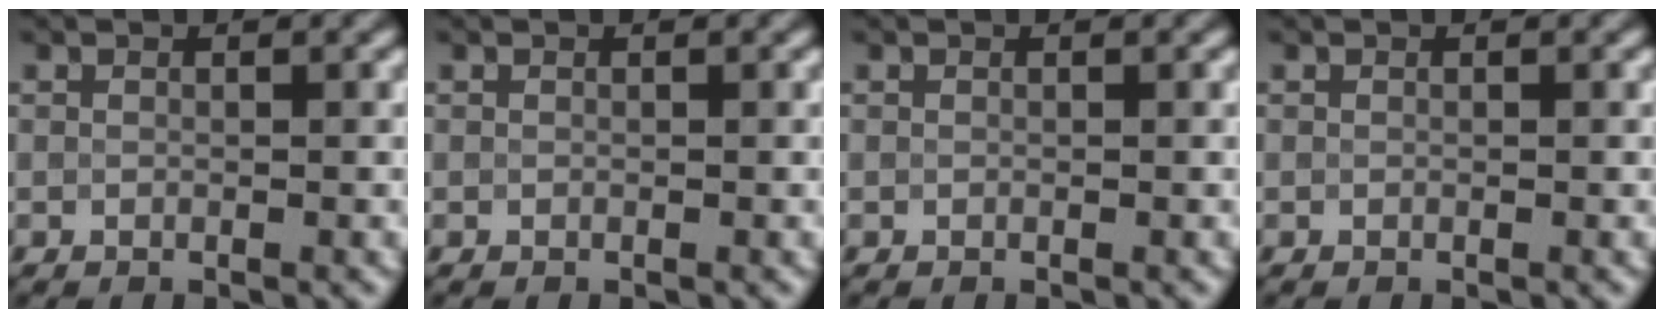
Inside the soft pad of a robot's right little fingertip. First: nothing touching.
{"total": 0.0}
{"total": 0.0}
{"total": 0.0}